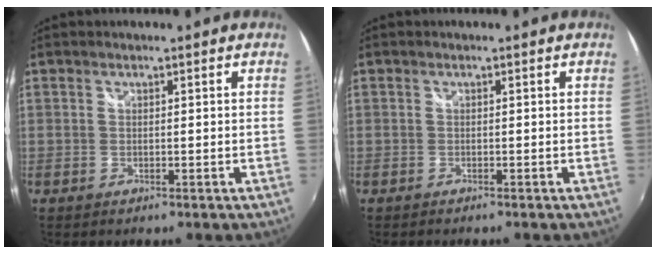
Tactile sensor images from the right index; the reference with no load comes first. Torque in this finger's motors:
{"motor_torque": [0.06, 0.03, -0.08, -0.07]}